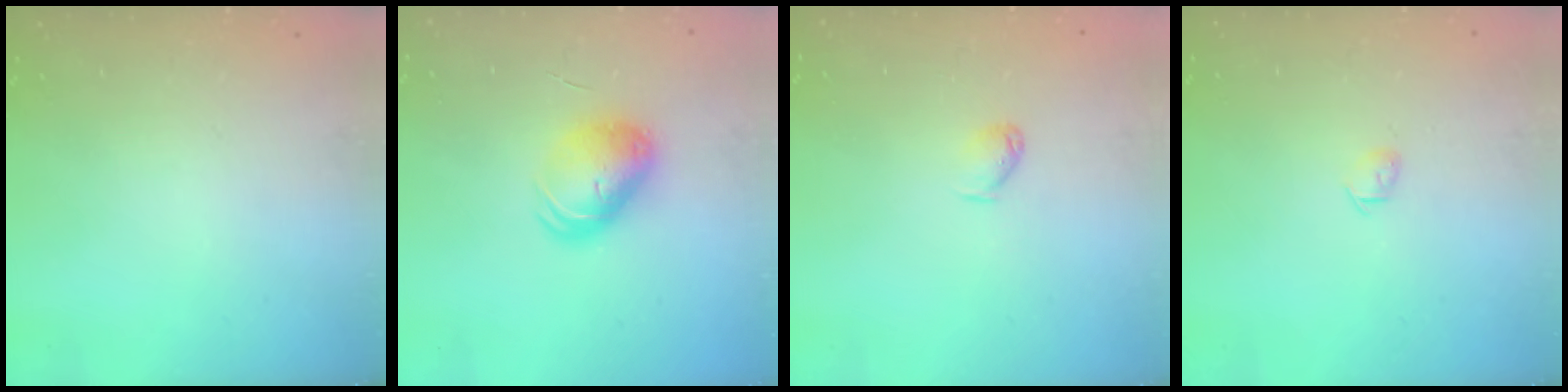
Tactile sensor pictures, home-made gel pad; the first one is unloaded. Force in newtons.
{"total": 8.3, "press": 8.2, "slide": 0.7}
{"total": 4.0, "press": 3.9, "slide": 0.7}
{"total": 3.4, "press": 3.3, "slide": 0.8}